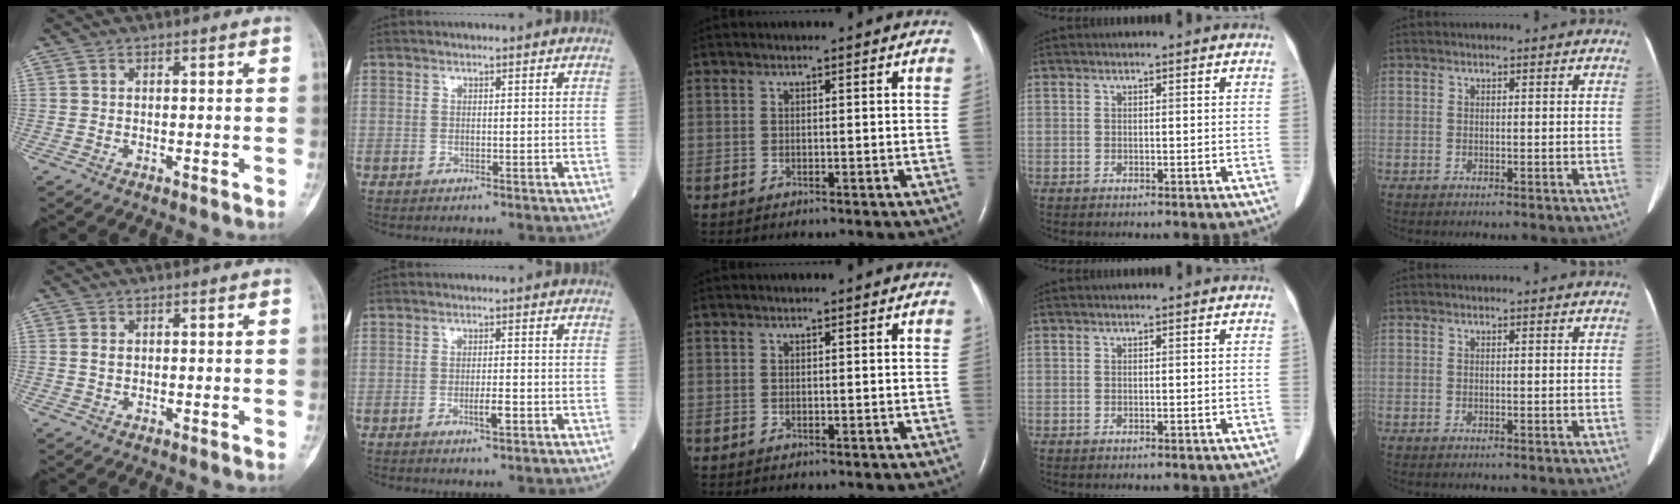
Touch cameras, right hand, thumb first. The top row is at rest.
{"thumb": {"total": 1.3, "force": [0.2, 1.0, 0.8], "torque": [-0.015, 0.003, 0.004]}, "index": {"total": 2.3, "force": [-0.9, 0.3, 2.1], "torque": [-0.036, -0.002, -0.015]}}